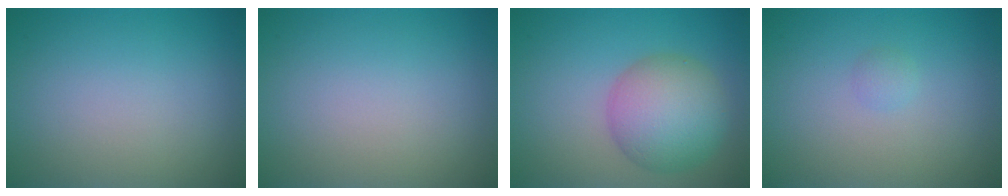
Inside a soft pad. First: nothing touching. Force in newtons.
{"total": 0.0}
{"total": 6.6, "press": 6.6, "slide": 0.2}
{"total": 0.7, "press": 0.7, "slide": 0.1}